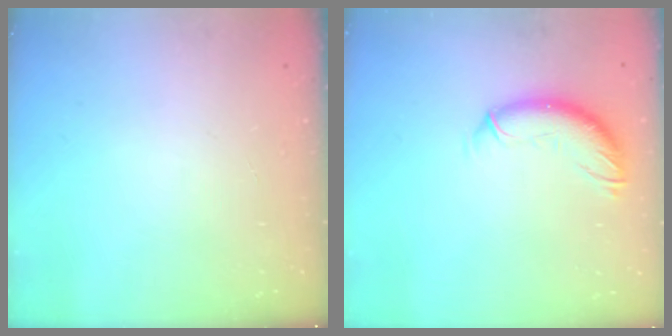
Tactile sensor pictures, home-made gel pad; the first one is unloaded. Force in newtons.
{"total": 10.7, "press": 10.6, "slide": 1.0}